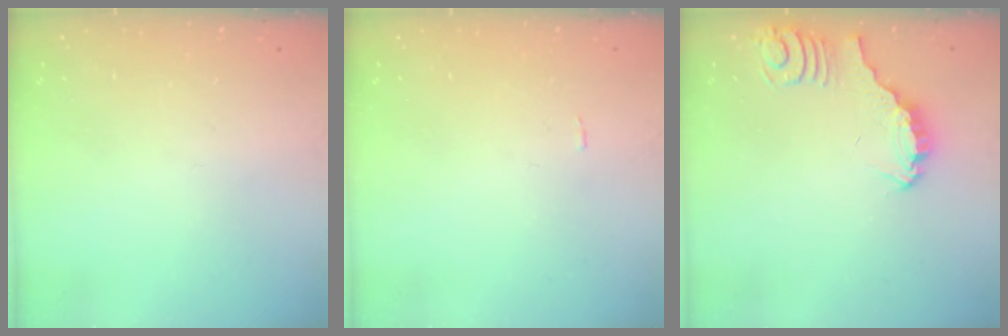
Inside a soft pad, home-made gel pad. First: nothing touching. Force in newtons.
{"total": 0.7, "press": 0.7, "slide": 0.0}
{"total": 3.0, "press": 3.0, "slide": 0.2}